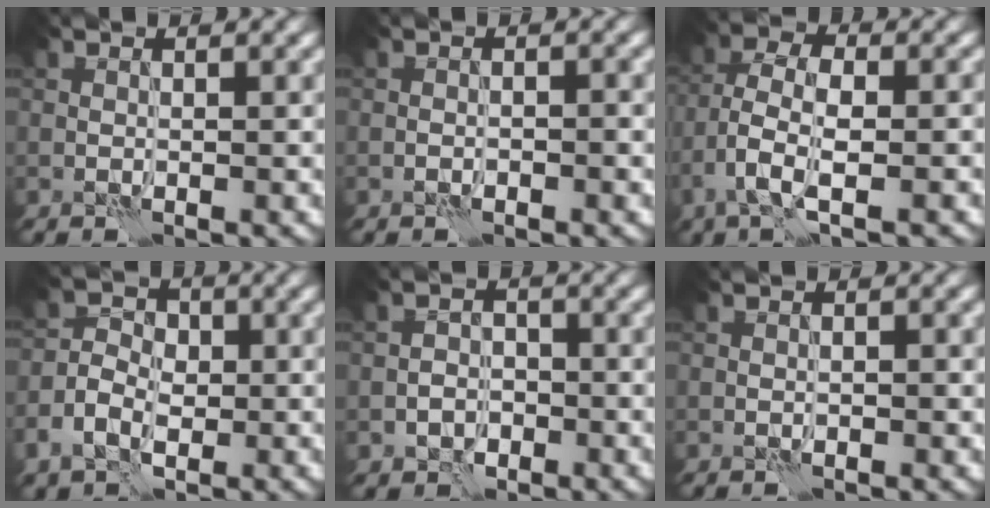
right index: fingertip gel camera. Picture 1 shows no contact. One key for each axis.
{"total": 0.9, "fx": -0.6, "fy": 0.3, "fz": 0.6, "tx": -0.008, "ty": 0.005, "tz": -0.012}
{"total": 4.9, "fx": -2.0, "fy": 1.9, "fz": 4.1, "tx": -0.085, "ty": 0.006, "tz": -0.040}
{"total": 4.5, "fx": -1.7, "fy": 3.4, "fz": 2.5, "tx": -0.042, "ty": 0.003, "tz": -0.039}
{"total": 2.5, "fx": -1.2, "fy": 2.0, "fz": 1.0, "tx": -0.009, "ty": 0.003, "tz": -0.024}
{"total": 0.6, "fx": -0.2, "fy": 0.3, "fz": 0.5, "tx": -0.008, "ty": 0.002, "tz": -0.002}